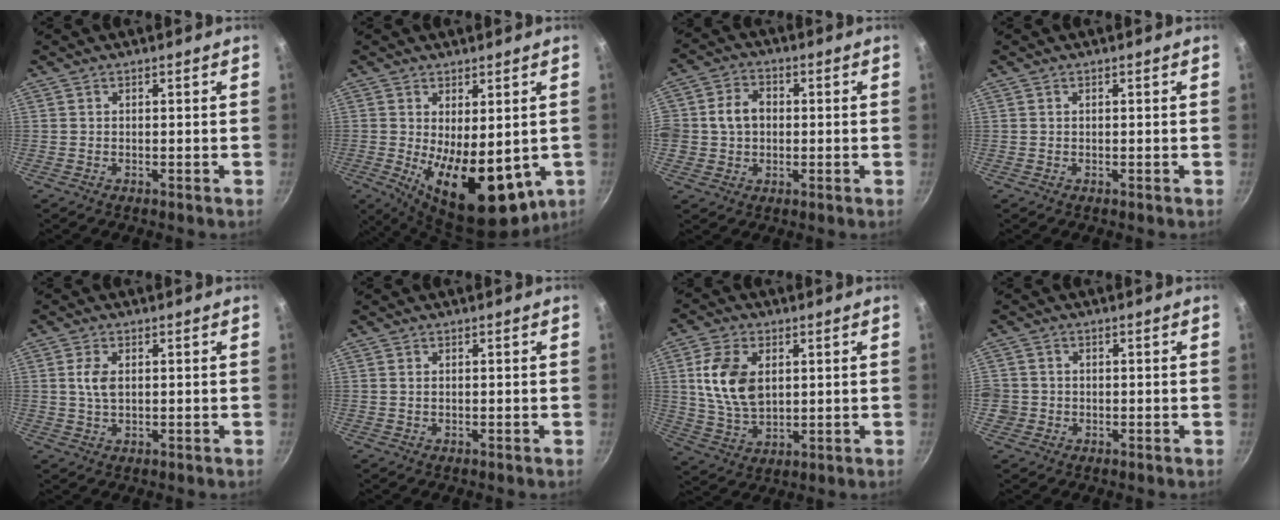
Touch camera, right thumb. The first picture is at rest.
{"total": 16.4, "force": [-2.1, 7.9, 14.2], "torque": [-0.188, -0.027, -0.010]}
{"total": 6.9, "force": [0.3, 5.8, 3.8], "torque": [-0.045, 0.012, -0.006]}
{"total": 0.0}
{"total": 3.8, "force": [0.7, 2.1, 3.0], "torque": [-0.059, 0.001, 0.013]}
{"total": 0.5, "force": [0.1, 0.3, 0.4], "torque": [-0.007, 0.001, 0.003]}
{"total": 11.9, "force": [2.5, 7.5, 8.8], "torque": [-0.157, -0.015, 0.054]}
{"total": 3.6, "force": [-0.7, 3.4, 1.1], "torque": [-0.013, 0.010, -0.012]}